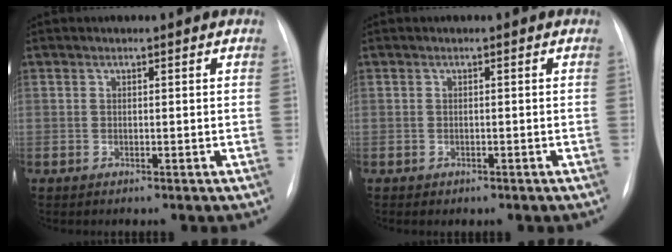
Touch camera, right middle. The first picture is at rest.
{"total": 0.6, "force": [-0.4, 0.4, 0.1], "torque": [-0.006, 0.002, -0.002]}